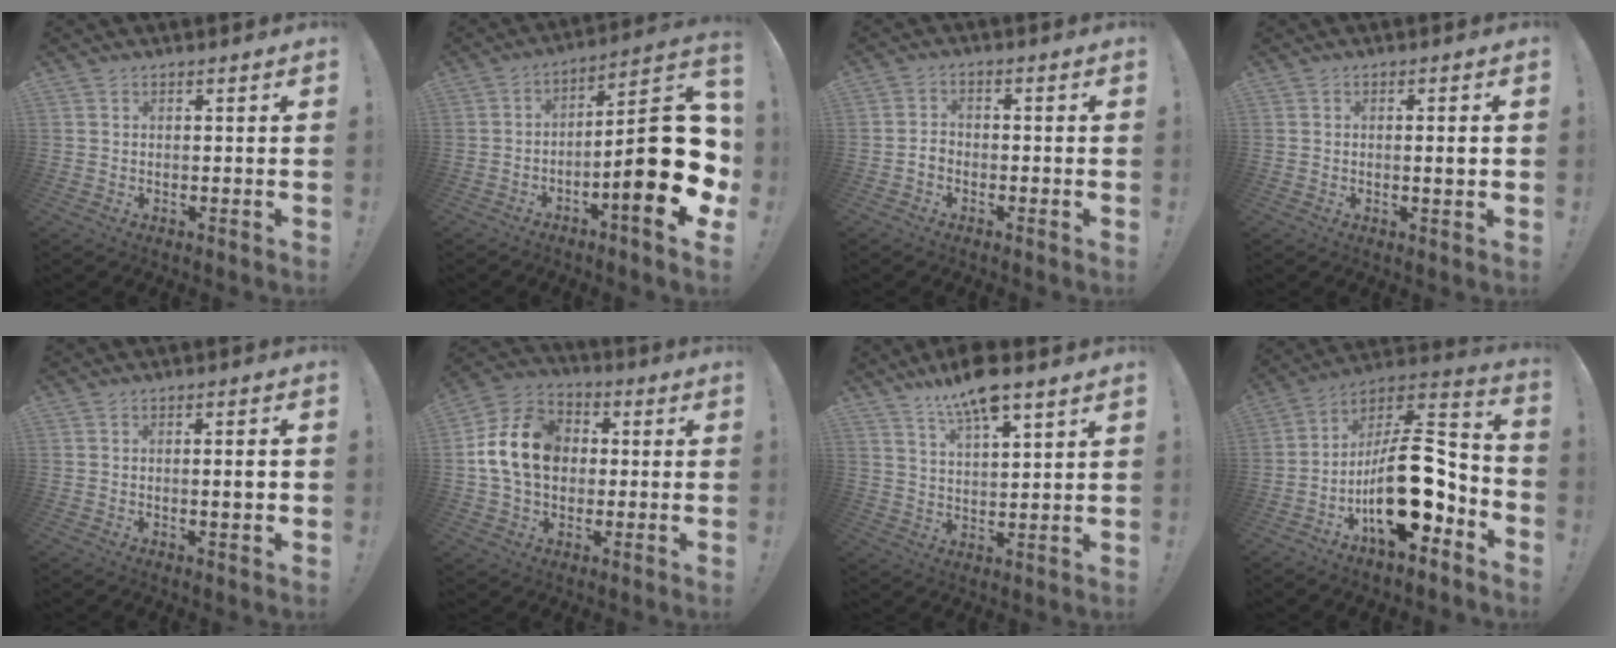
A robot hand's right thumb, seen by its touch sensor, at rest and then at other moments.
{"total": 23.4, "force": [-4.5, 6.5, 22.0], "torque": [-0.323, 0.028, -0.065]}
{"total": 2.9, "force": [-1.8, 1.9, 1.4], "torque": [-0.027, 0.014, -0.030]}
{"total": 2.6, "force": [-0.2, 0.2, 2.6], "torque": [-0.038, -0.003, -0.007]}
{"total": 3.2, "force": [-0.3, 0.4, 3.1], "torque": [-0.046, -0.001, -0.010]}
{"total": 17.2, "force": [1.7, 13.3, 10.8], "torque": [-0.190, 0.013, 0.038]}
{"total": 10.1, "force": [7.7, 2.3, 6.2], "torque": [-0.098, -0.047, 0.130]}
{"total": 22.6, "force": [-6.0, 10.6, 19.1], "torque": [-0.320, 0.032, -0.088]}